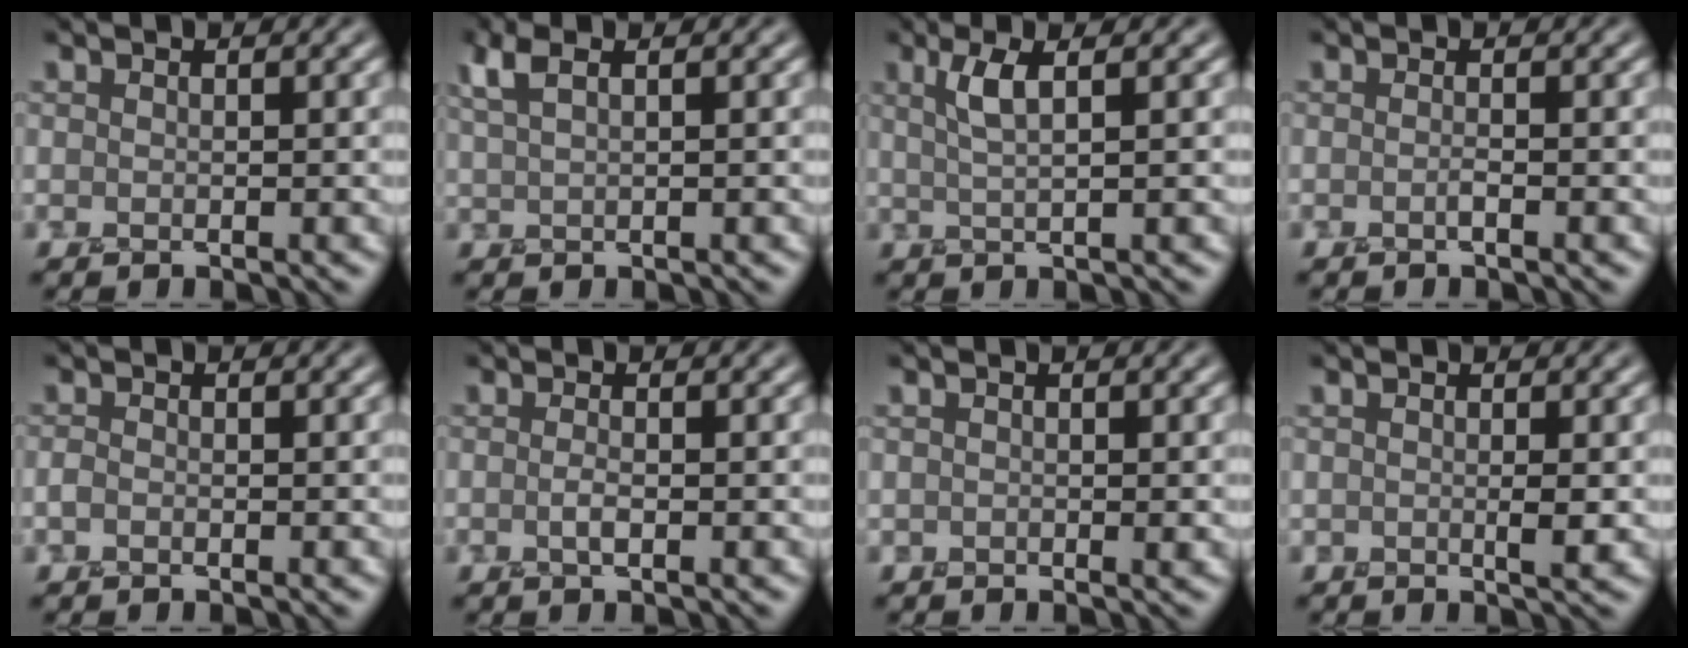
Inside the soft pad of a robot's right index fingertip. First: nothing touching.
{"total": 2.4, "force": [1.5, 0.7, 1.7], "torque": [-0.037, 0.007, 0.032]}
{"total": 3.0, "force": [1.1, 0.8, 2.6], "torque": [-0.039, 0.002, 0.018]}
{"total": 0.7, "force": [-0.3, 0.1, 0.7], "torque": [-0.011, 0.000, -0.008]}
{"total": 0.8, "force": [-0.4, 0.4, 0.5], "torque": [-0.011, -0.002, -0.009]}
{"total": 1.2, "force": [-0.2, 0.3, 1.2], "torque": [-0.022, 0.000, -0.006]}
{"total": 0.7, "force": [0.0, 0.5, 0.5], "torque": [-0.007, -0.002, 0.000]}
{"total": 1.6, "force": [0.0, 0.6, 1.4], "torque": [-0.027, -0.007, -0.001]}